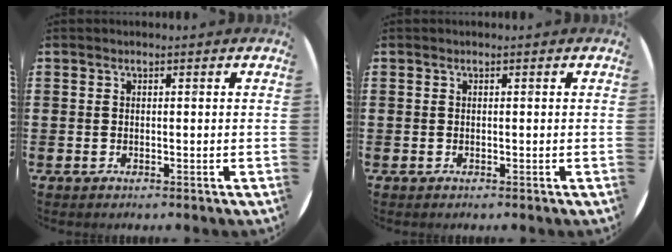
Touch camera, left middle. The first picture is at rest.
{"total": 0.0}